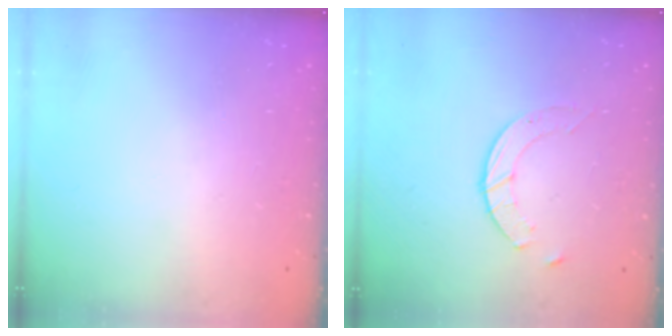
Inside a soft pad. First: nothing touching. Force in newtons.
{"total": 5.1, "press": 5.1, "slide": 0.6}